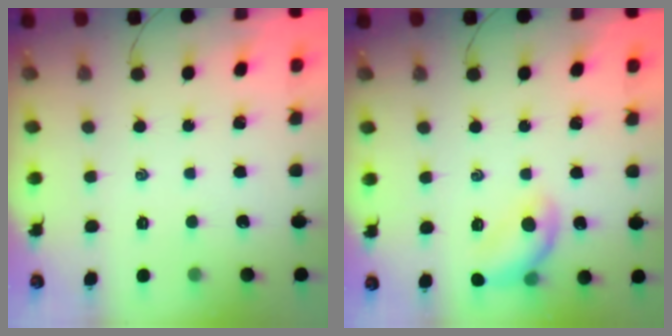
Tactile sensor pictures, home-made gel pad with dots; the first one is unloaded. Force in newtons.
{"total": 12.4, "press": 12.4, "slide": 0.8}